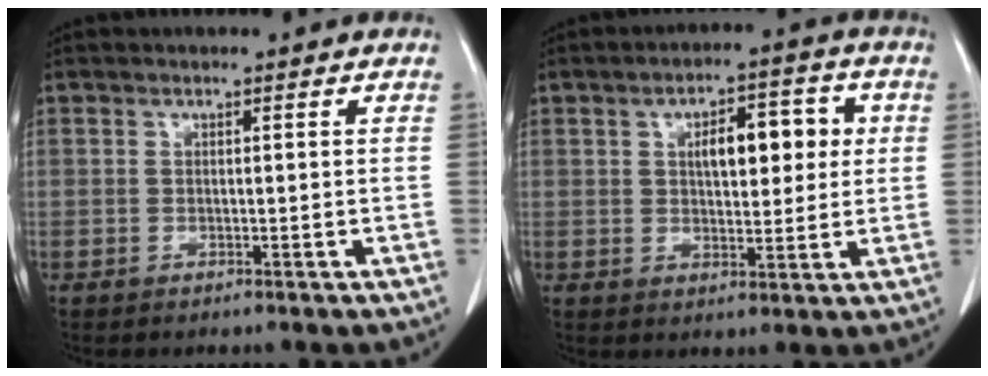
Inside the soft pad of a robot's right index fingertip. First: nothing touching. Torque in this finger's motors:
{"motor_torque": [0.56, 0.36, 0.36, 0.09]}